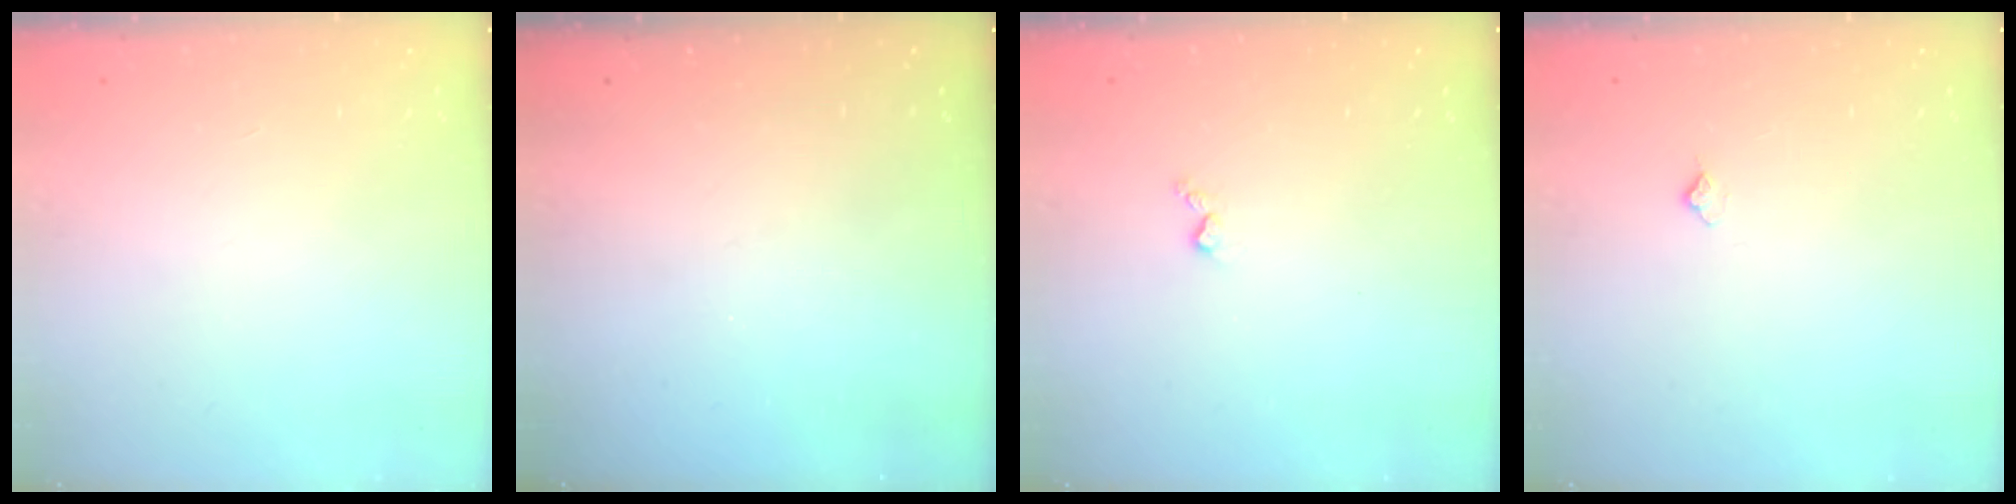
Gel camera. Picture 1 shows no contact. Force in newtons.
{"total": 0.0}
{"total": 2.9, "press": 2.9, "slide": 0.5}
{"total": 3.3, "press": 3.3, "slide": 0.2}